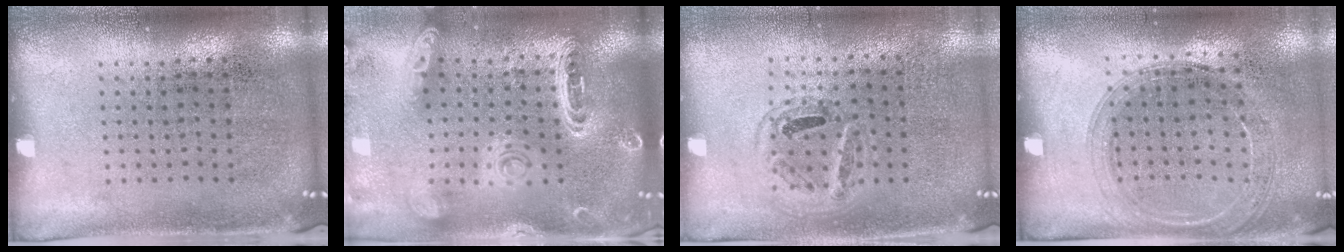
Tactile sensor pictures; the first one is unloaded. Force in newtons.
{"total": 1.9, "press": 1.9, "slide": 0.5}
{"total": 0.9, "press": 0.8, "slide": 0.3}
{"total": 1.6, "press": 1.5, "slide": 0.2}